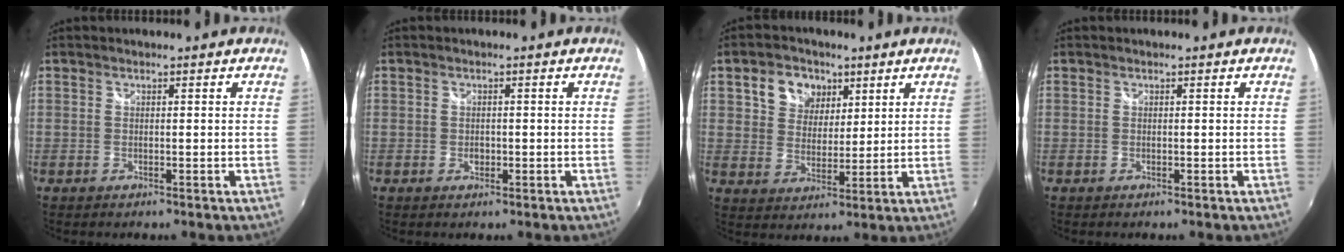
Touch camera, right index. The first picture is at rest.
{"total": 1.3, "force": [-0.3, 1.1, 0.7], "torque": [-0.011, -0.001, -0.006]}
{"total": 8.0, "force": [3.8, 6.3, 3.3], "torque": [-0.064, 0.021, 0.068]}
{"total": 0.0}